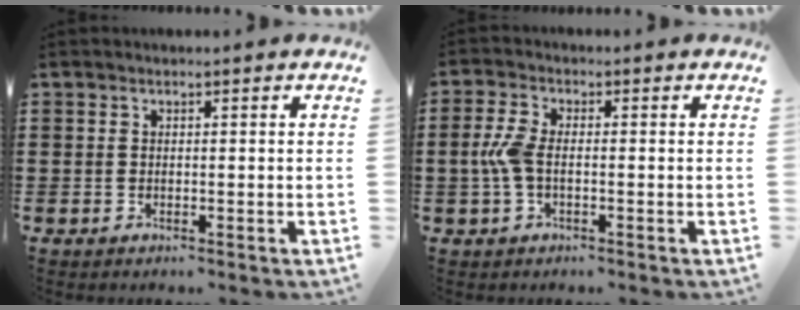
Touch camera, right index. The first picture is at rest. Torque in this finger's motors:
{"motor_torque": [1.36, 0.15, 0.62, 0.18]}